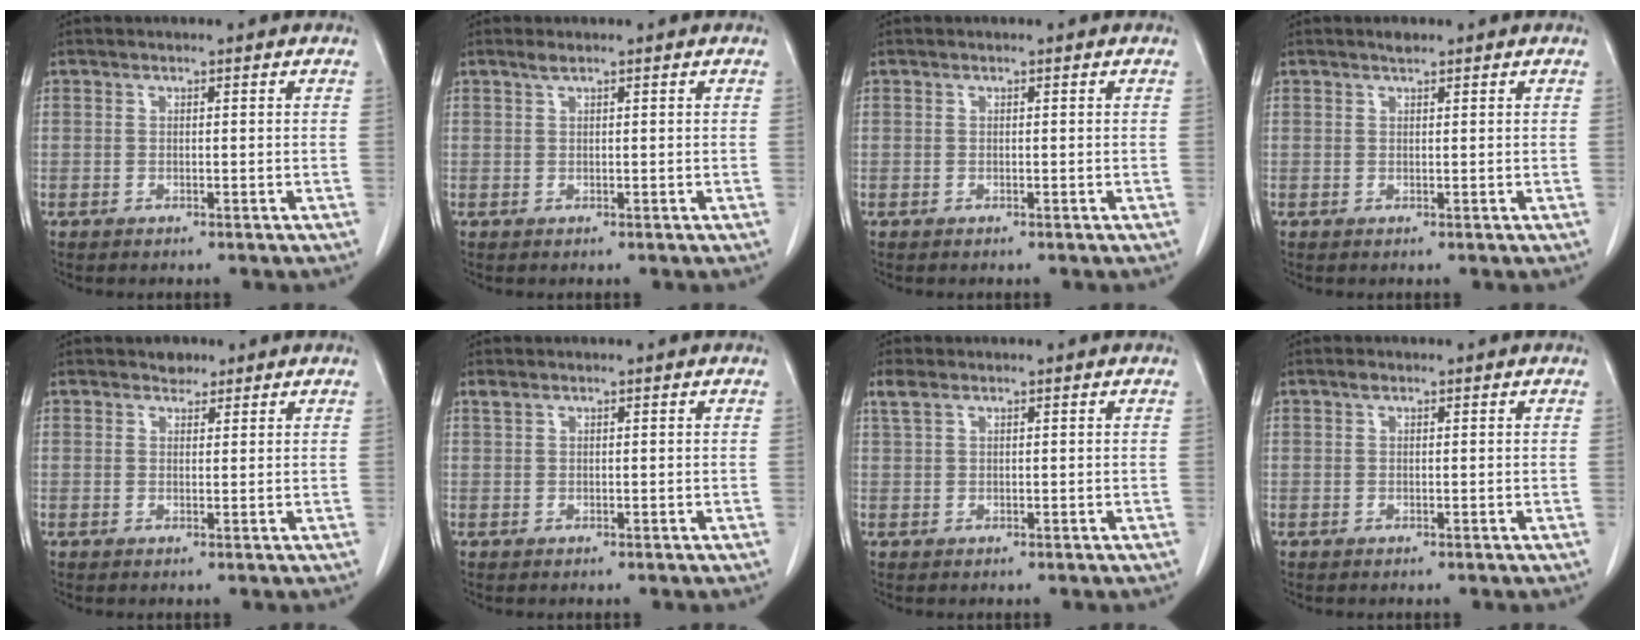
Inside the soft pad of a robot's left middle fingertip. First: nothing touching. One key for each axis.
{"total": 0.9, "fx": 0.7, "fy": -0.1, "fz": 0.5, "tx": -0.016, "ty": 0.002, "tz": 0.016}
{"total": 0.0}
{"total": 1.0, "fx": 0.8, "fy": 0.2, "fz": 0.4, "tx": -0.017, "ty": 0.001, "tz": 0.017}
{"total": 1.7, "fx": 1.4, "fy": 1.0, "fz": 0.2, "tx": -0.004, "ty": 0.000, "tz": 0.020}
{"total": 0.7, "fx": 0.6, "fy": 0.2, "fz": 0.3, "tx": -0.015, "ty": 0.011, "tz": 0.015}
{"total": 1.9, "fx": 1.3, "fy": 0.8, "fz": 1.2, "tx": -0.036, "ty": 0.016, "tz": 0.033}
{"total": 0.6, "fx": 0.4, "fy": 0.3, "fz": 0.3, "tx": -0.008, "ty": 0.003, "tz": 0.007}